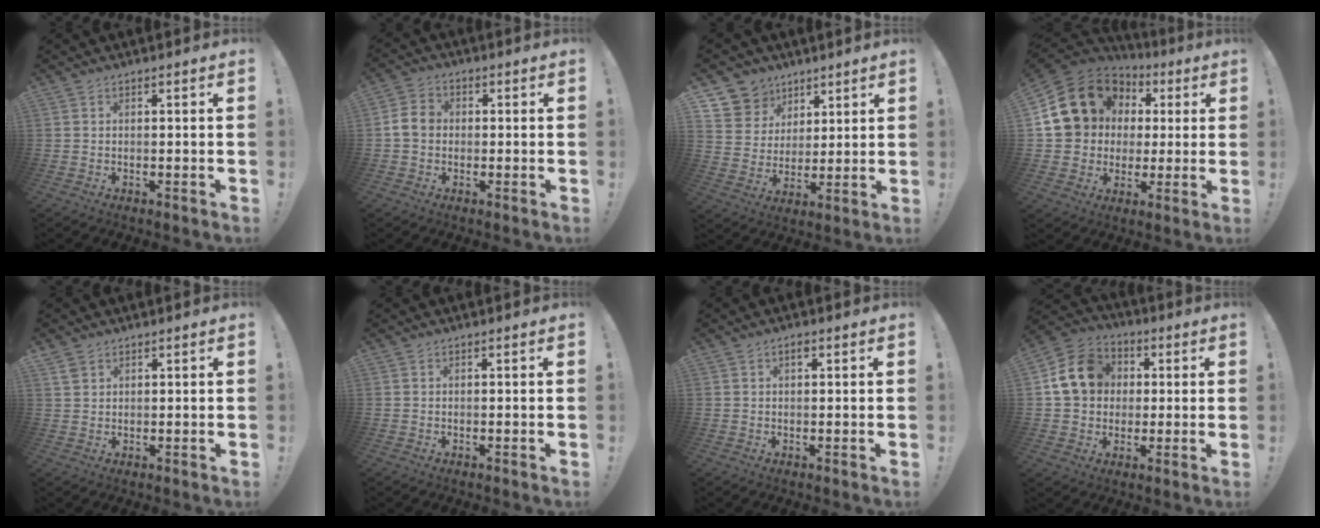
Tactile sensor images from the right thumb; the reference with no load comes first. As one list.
[{"total": 6.5, "force": [-0.3, 5.2, 3.8], "torque": [-0.072, 0.020, -0.001]}, {"total": 9.2, "force": [5.4, 7.4, 1.0], "torque": [-0.013, -0.045, 0.109]}, {"total": 19.7, "force": [6.6, 16.2, 9.1], "torque": [-0.142, -0.023, 0.151]}, {"total": 2.7, "force": [2.0, 1.4, 1.0], "torque": [-0.020, -0.007, 0.039]}, {"total": 0.0}, {"total": 1.2, "force": [0.7, 0.6, 0.8], "torque": [-0.015, 0.001, 0.012]}, {"total": 14.6, "force": [3.3, 12.2, 7.2], "torque": [-0.110, 0.005, 0.072]}]